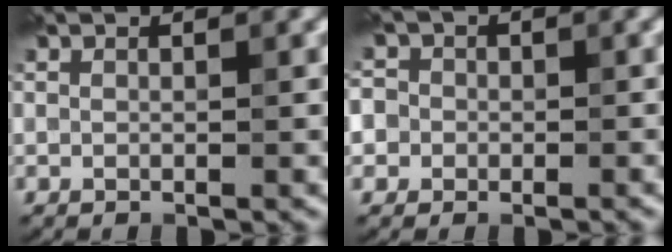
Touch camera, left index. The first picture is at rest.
{"total": 4.4, "force": [-0.2, 4.2, 1.3], "torque": [-0.013, 0.027, -0.039]}